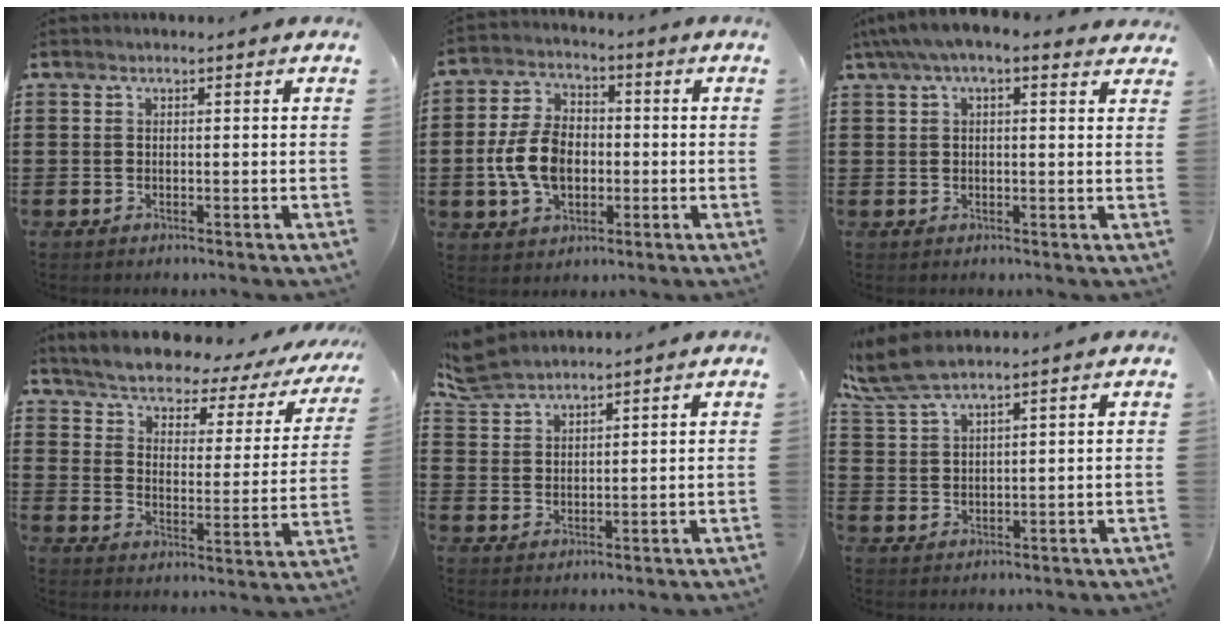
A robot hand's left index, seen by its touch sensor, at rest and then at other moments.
{"total": 8.8, "force": [-1.3, 5.8, 6.4], "torque": [-0.152, 0.007, -0.029]}
{"total": 5.1, "force": [3.3, 1.6, 3.5], "torque": [-0.075, 0.005, 0.057]}
{"total": 3.5, "force": [3.3, 0.4, 1.1], "torque": [-0.044, -0.032, 0.046]}
{"total": 4.5, "force": [4.3, 0.9, 1.0], "torque": [-0.035, -0.006, 0.082]}
{"total": 5.7, "force": [4.7, 0.8, 3.2], "torque": [-0.085, -0.010, 0.083]}